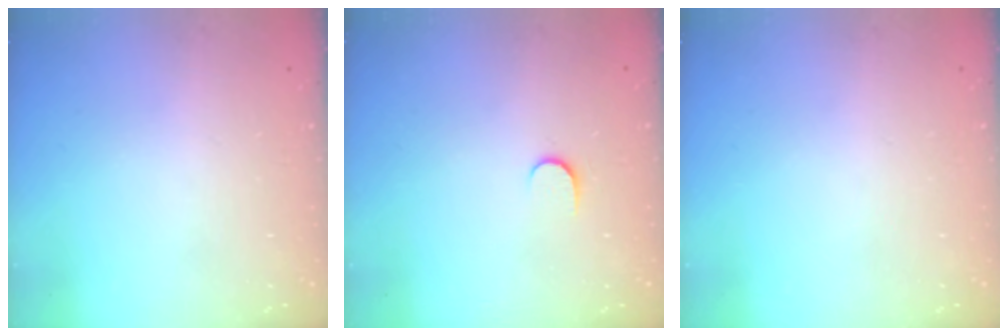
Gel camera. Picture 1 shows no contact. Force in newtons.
{"total": 3.9, "press": 3.9, "slide": 0.5}
{"total": 0.0}